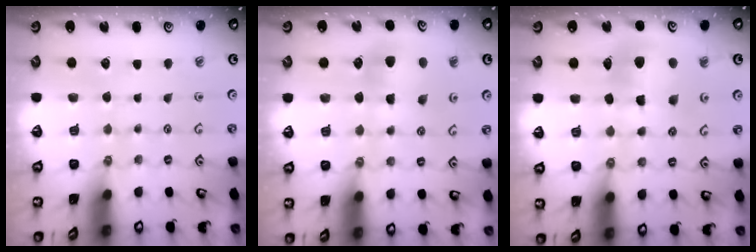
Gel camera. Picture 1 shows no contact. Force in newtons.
{"total": 6.4, "press": 6.3, "slide": 0.5}
{"total": 11.1, "press": 11.0, "slide": 1.4}